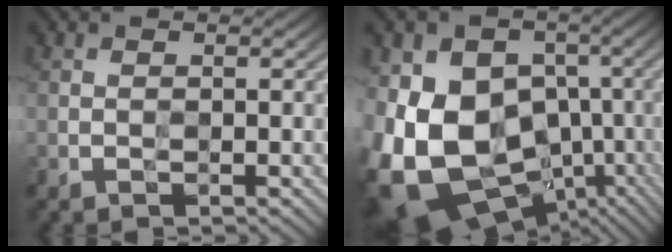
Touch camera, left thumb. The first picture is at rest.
{"total": 20.1, "force": [-4.5, 14.9, 12.7], "torque": [-0.272, -0.021, -0.069]}